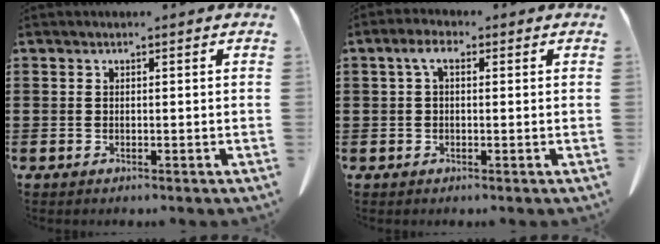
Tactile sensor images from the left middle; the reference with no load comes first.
{"total": 3.2, "force": [0.6, 1.6, 2.7], "torque": [-0.064, 0.007, 0.005]}